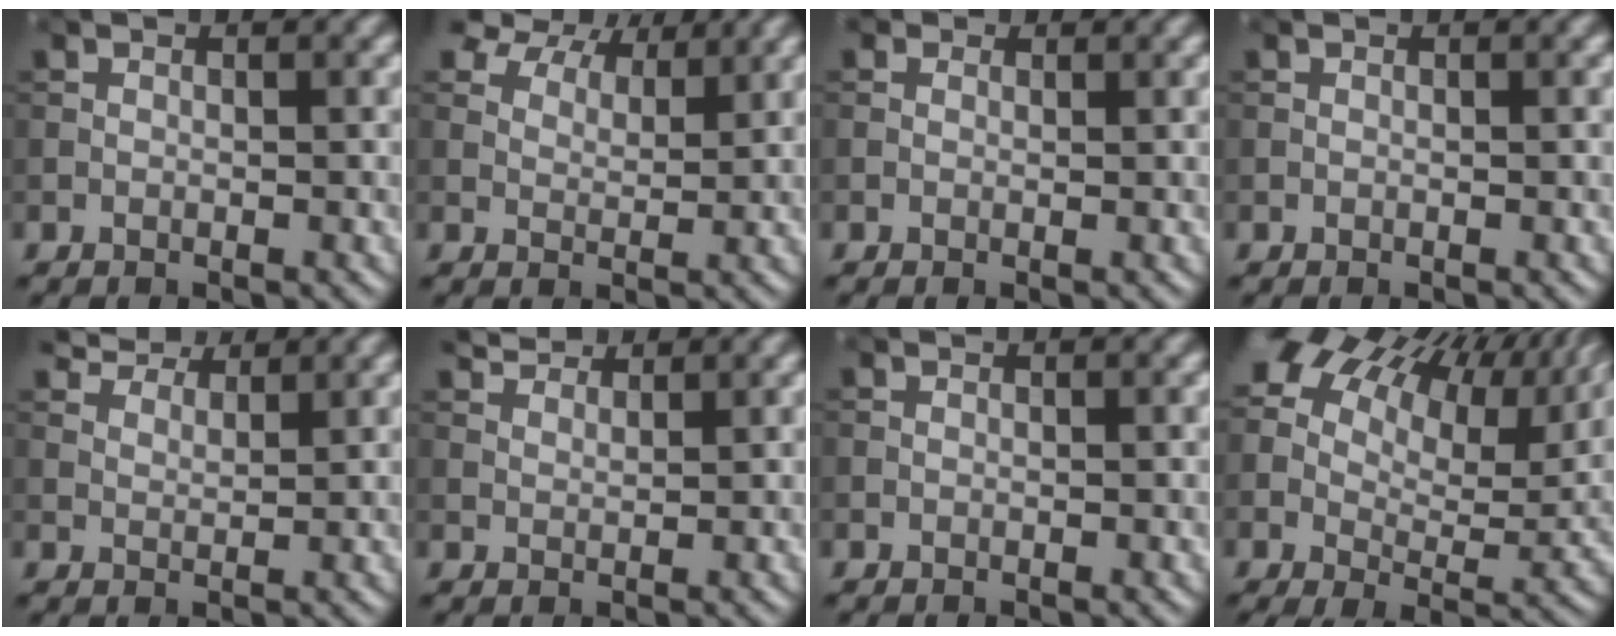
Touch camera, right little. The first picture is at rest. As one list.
[{"total": 8.7, "force": [7.2, 3.4, 3.4], "torque": [-0.072, -0.007, 0.123]}, {"total": 0.6, "force": [0.4, 0.4, 0.2], "torque": [-0.003, -0.003, 0.000]}, {"total": 0.0}, {"total": 5.0, "force": [4.5, 1.3, 1.6], "torque": [-0.039, -0.005, 0.087]}, {"total": 2.6, "force": [2.3, 0.7, 0.9], "torque": [-0.018, 0.005, 0.042]}, {"total": 0.0}, {"total": 16.6, "force": [7.8, 8.8, 11.7], "torque": [-0.191, 0.023, 0.132]}]